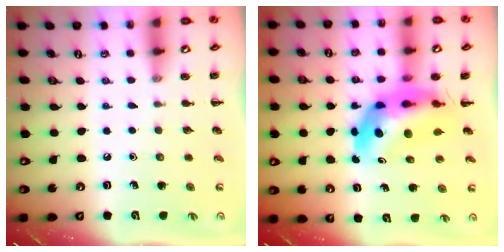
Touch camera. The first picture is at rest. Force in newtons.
{"total": 12.1, "press": 11.4, "slide": 3.9}